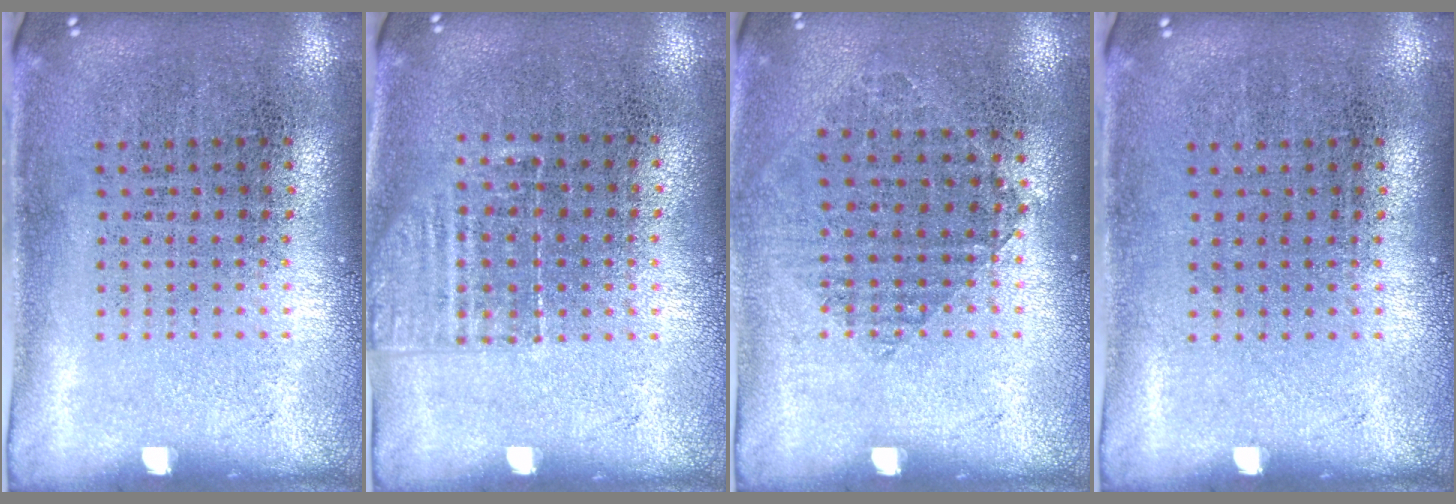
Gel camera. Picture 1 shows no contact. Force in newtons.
{"total": 1.3, "press": 1.1, "slide": 0.6}
{"total": 0.8, "press": 0.8, "slide": 0.2}
{"total": 0.0}